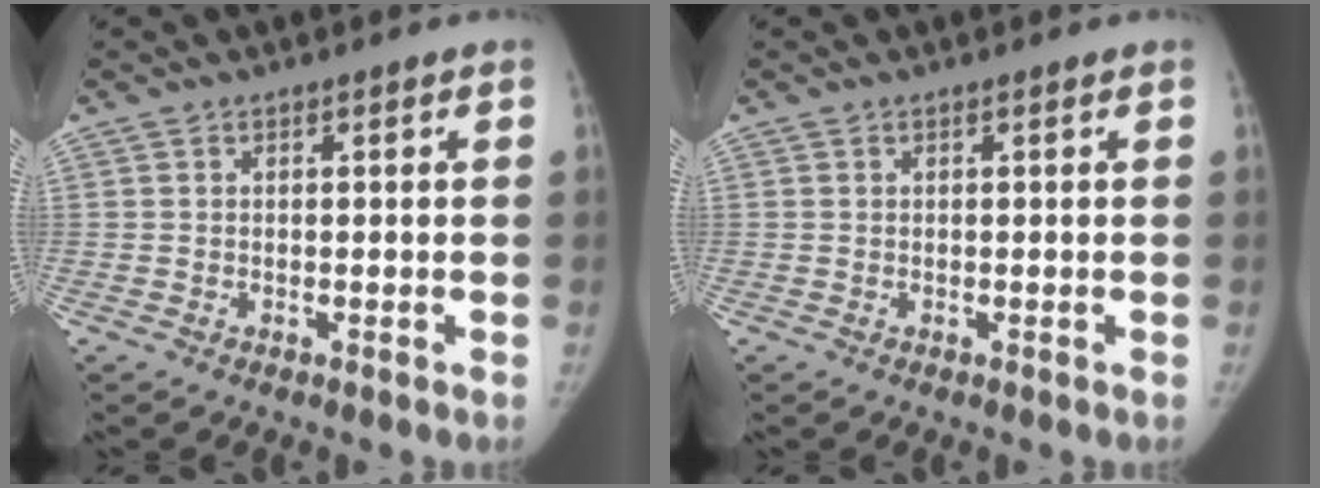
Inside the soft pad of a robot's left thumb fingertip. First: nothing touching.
{"total": 0.0}